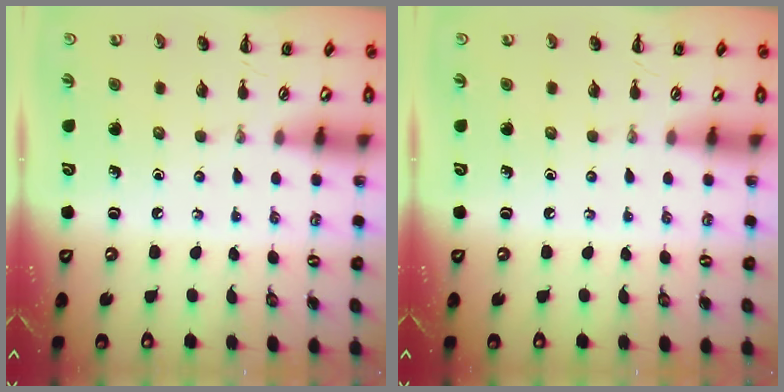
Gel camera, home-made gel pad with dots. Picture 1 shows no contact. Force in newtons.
{"total": 0.0}